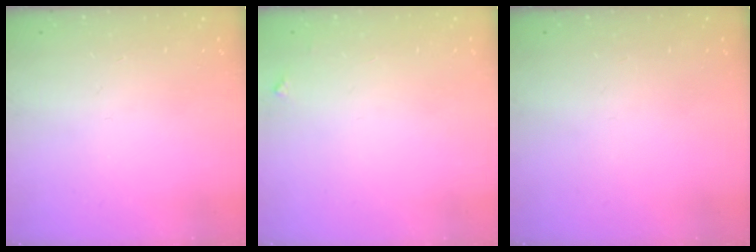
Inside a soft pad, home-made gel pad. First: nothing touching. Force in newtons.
{"total": 3.3, "press": 3.3, "slide": 0.4}
{"total": 0.0}